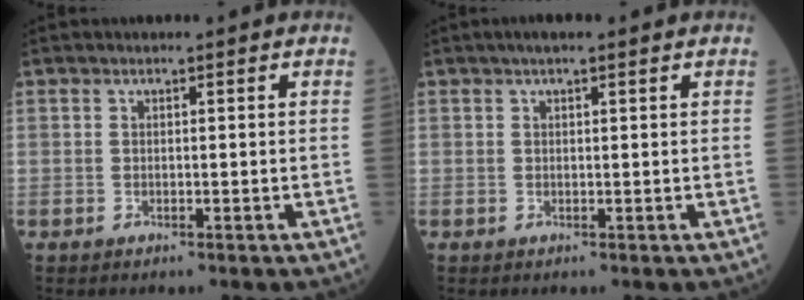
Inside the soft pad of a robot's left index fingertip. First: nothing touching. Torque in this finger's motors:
{"motor_torque": [-0.01, -0.13, 0.12, 0.02]}